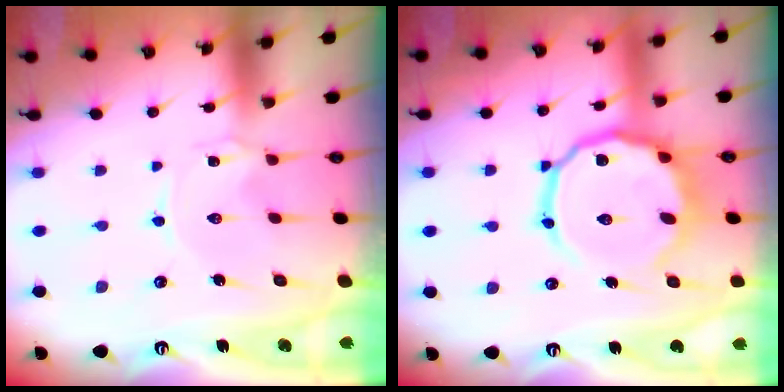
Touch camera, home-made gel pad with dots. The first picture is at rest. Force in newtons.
{"total": 14.6, "press": 14.5, "slide": 2.0}